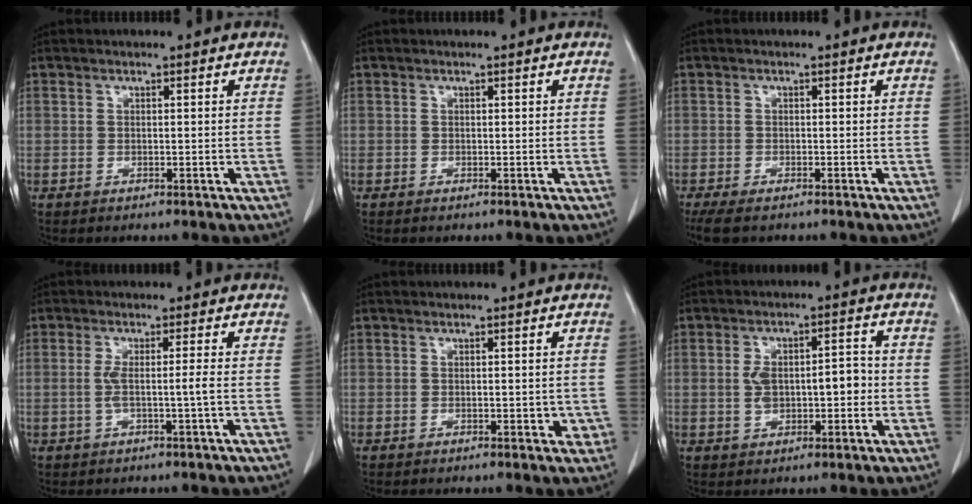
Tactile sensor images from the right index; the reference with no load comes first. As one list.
[{"total": 0.0}, {"total": 4.9, "force": [-3.8, 1.7, 2.7], "torque": [-0.051, -0.014, -0.062]}, {"total": 3.1, "force": [-0.6, -0.6, 3.0], "torque": [-0.059, 0.000, -0.008]}, {"total": 2.3, "force": [-0.4, 1.2, 1.9], "torque": [-0.017, 0.001, -0.003]}, {"total": 7.3, "force": [-0.4, 3.5, 6.4], "torque": [-0.115, 0.023, -0.001]}]